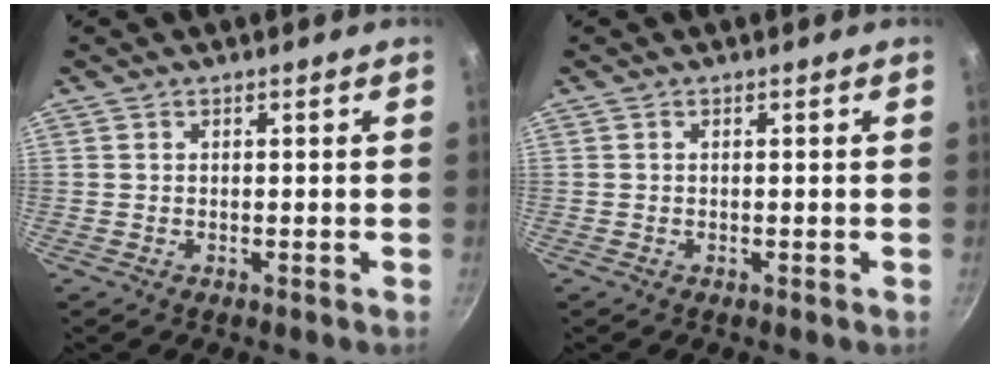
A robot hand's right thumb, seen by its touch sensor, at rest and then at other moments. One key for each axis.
{"total": 0.0}